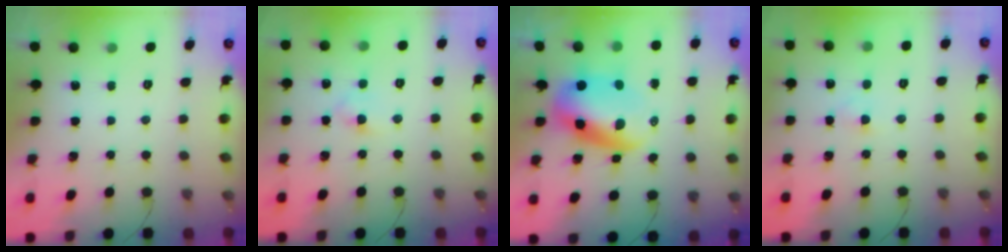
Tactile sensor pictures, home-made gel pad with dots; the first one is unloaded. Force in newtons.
{"total": 3.4, "press": 3.2, "slide": 1.1}
{"total": 9.3, "press": 9.0, "slide": 2.2}
{"total": 2.1, "press": 1.8, "slide": 0.9}